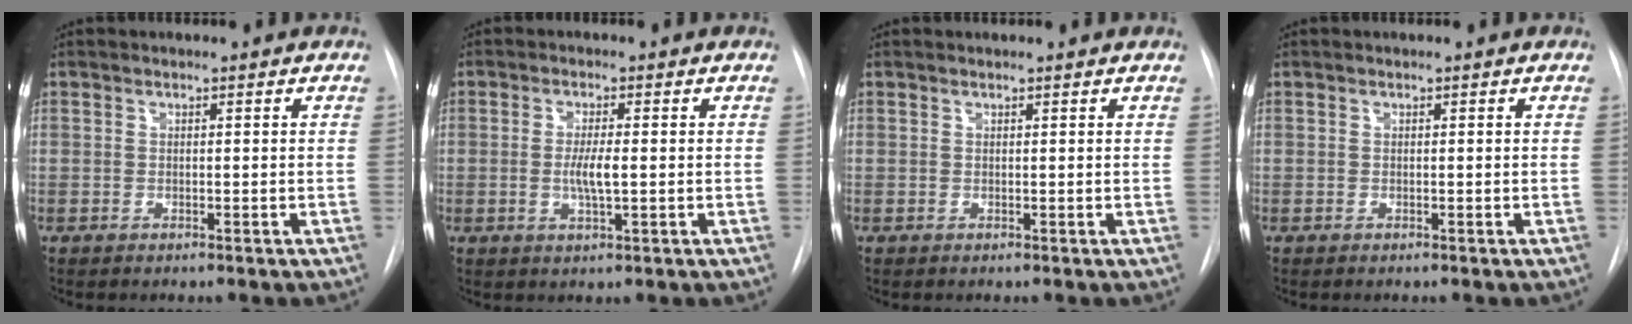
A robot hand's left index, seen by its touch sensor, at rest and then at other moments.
{"total": 3.6, "force": [-0.7, 0.4, 3.5], "torque": [-0.069, -0.008, -0.009]}
{"total": 1.0, "force": [1.0, 0.0, 0.1], "torque": [-0.008, 0.010, 0.012]}
{"total": 0.0}